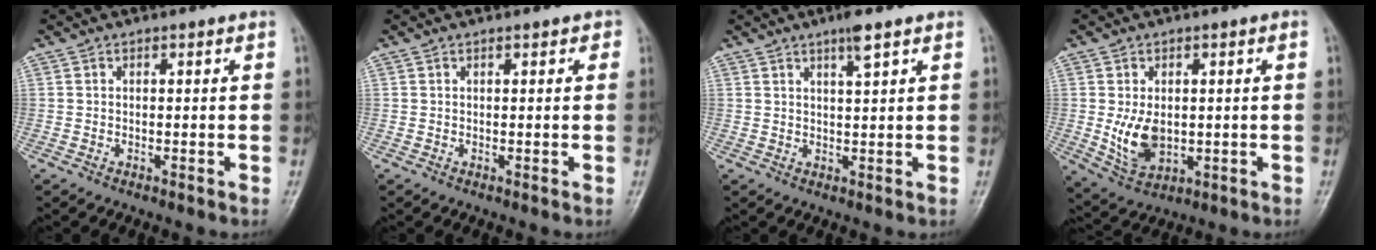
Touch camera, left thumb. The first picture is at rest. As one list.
[{"total": 1.2, "force": [0.6, 0.7, 0.9], "torque": [-0.004, 0.001, 0.003]}, {"total": 3.3, "force": [2.1, 0.3, 2.5], "torque": [-0.045, -0.008, 0.038]}, {"total": 7.8, "force": [-0.2, 5.1, 5.9], "torque": [-0.091, -0.009, 0.011]}]